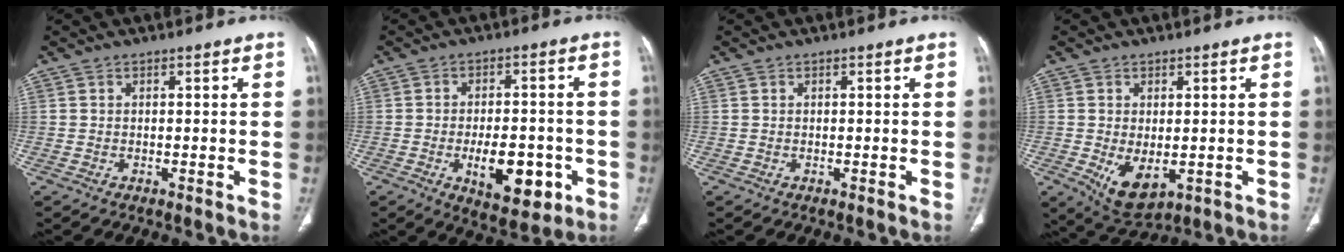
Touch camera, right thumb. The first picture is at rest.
{"total": 11.3, "force": [-3.7, 5.7, 9.0], "torque": [-0.110, 0.011, -0.043]}
{"total": 0.0}
{"total": 7.1, "force": [-1.4, 4.0, 5.7], "torque": [-0.086, -0.013, -0.003]}